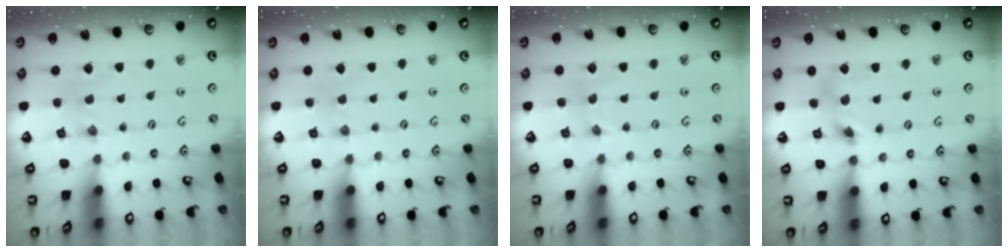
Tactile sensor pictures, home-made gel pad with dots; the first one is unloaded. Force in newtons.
{"total": 1.8, "press": 1.8, "slide": 0.3}
{"total": 0.0}
{"total": 6.2, "press": 6.2, "slide": 0.7}